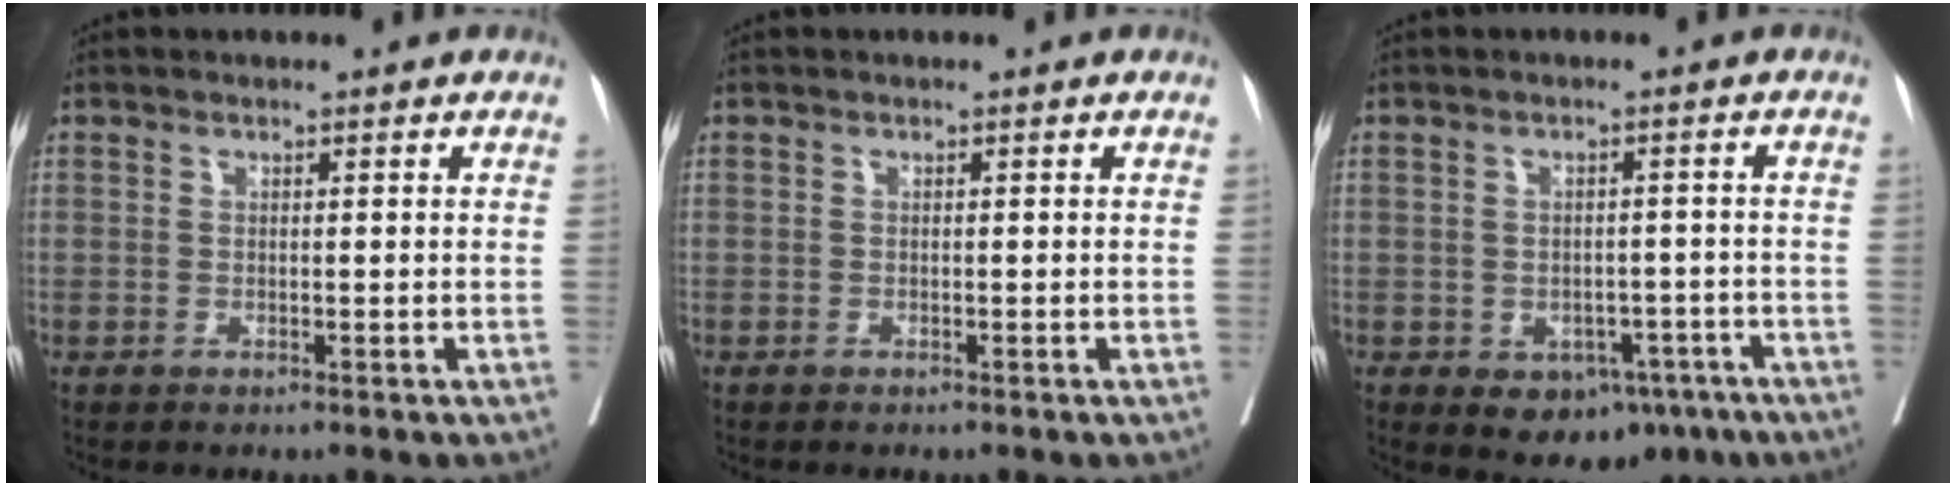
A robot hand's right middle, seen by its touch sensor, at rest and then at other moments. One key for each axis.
{"total": 0.0}
{"total": 7.7, "fx": -4.2, "fy": 5.1, "fz": 4.1, "tx": -0.033, "ty": 0.011, "tz": -0.048}